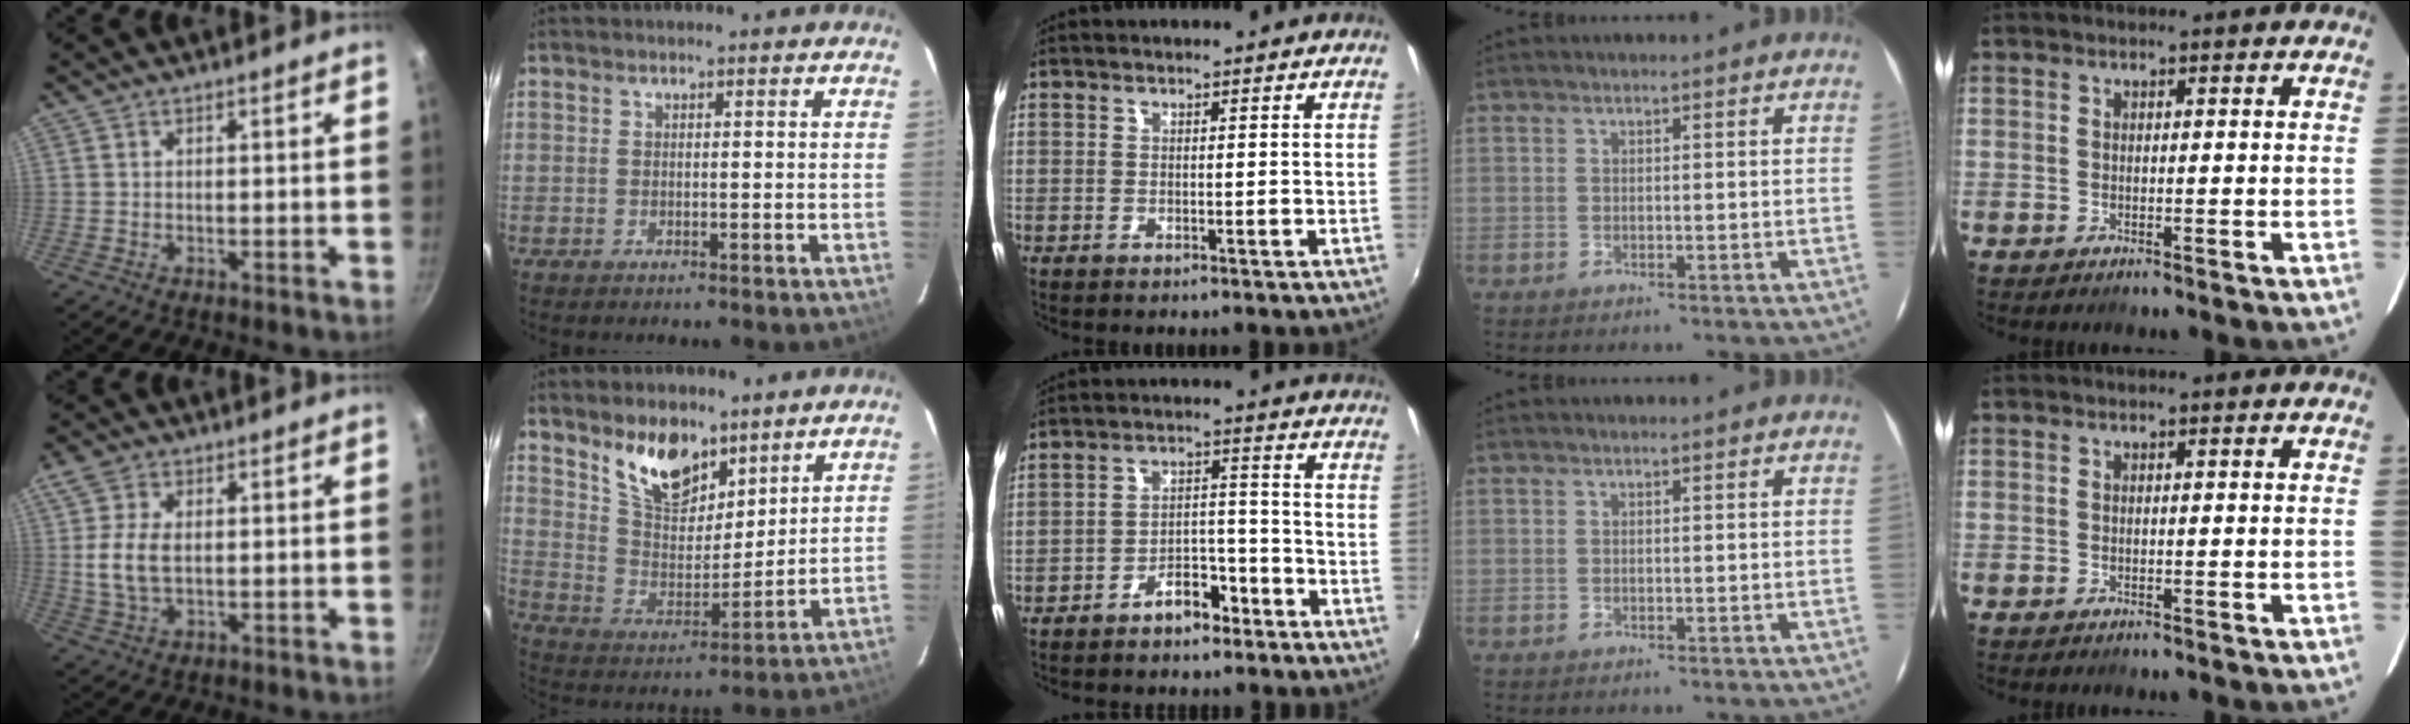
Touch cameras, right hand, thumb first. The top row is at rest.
{"thumb": {"total": 7.2, "force": [0.8, 4.1, 5.9], "torque": [-0.125, 0.002, 0.011]}, "index": {"total": 12.8, "force": [8.9, 6.2, 6.8], "torque": [-0.126, 0.001, 0.171]}, "middle": {"total": 7.6, "force": [-5.9, 3.8, 3.1], "torque": [-0.066, 0.036, -0.078]}}